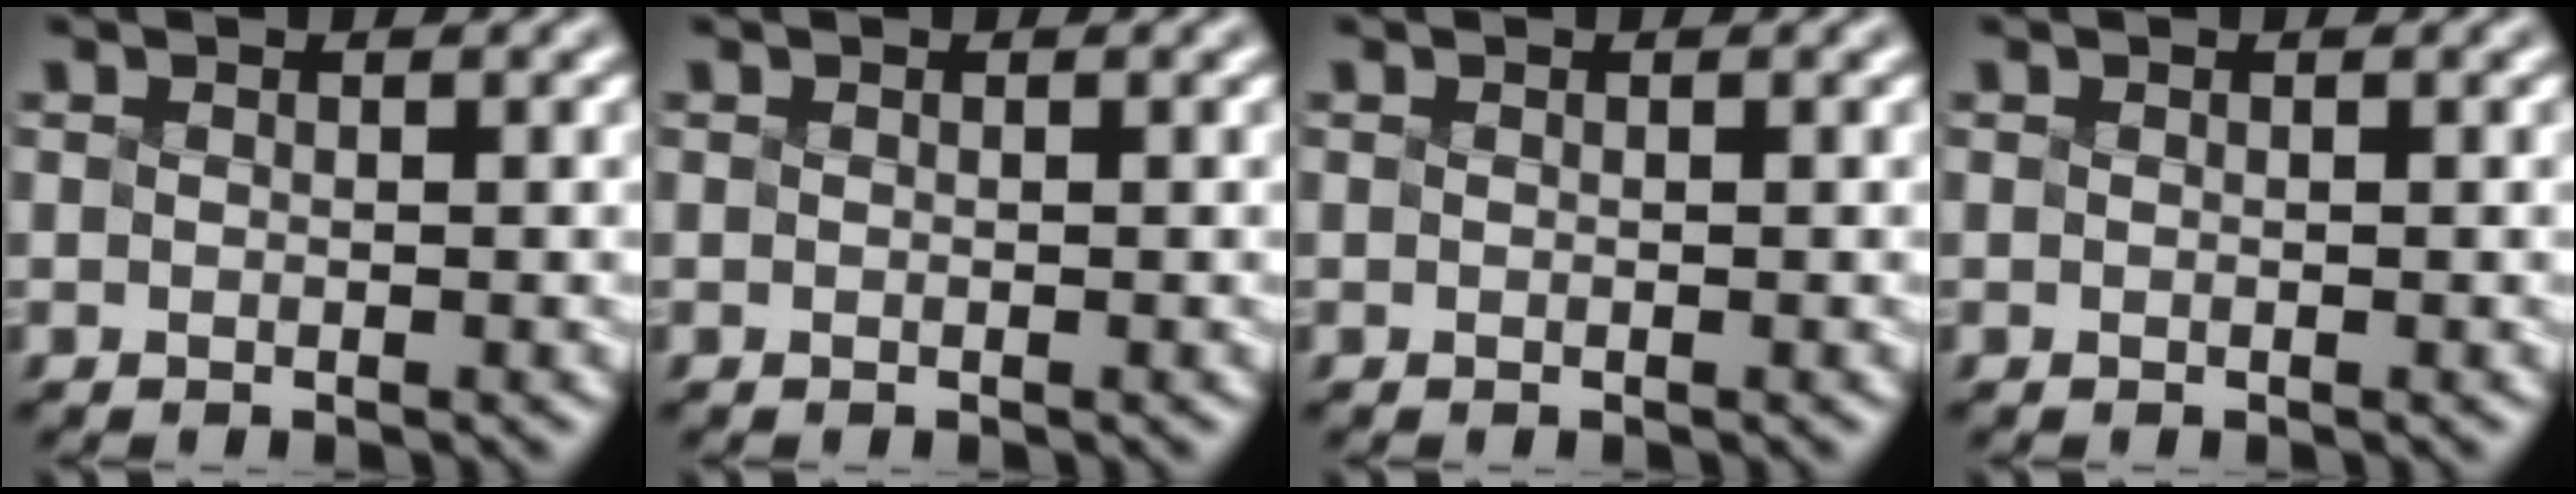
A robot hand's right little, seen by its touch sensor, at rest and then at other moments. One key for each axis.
{"total": 0.0}
{"total": 0.0}
{"total": 0.0}